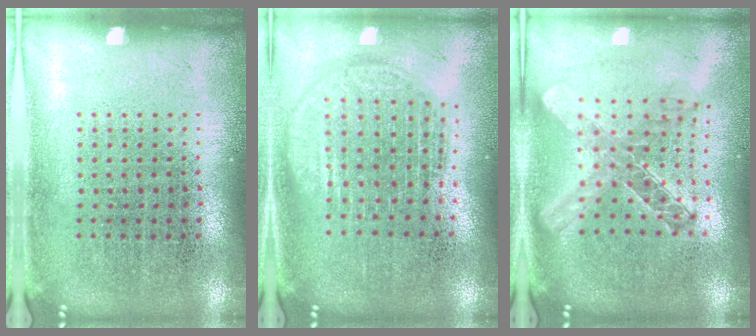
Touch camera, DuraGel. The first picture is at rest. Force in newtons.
{"total": 1.8, "press": 1.5, "slide": 0.9}
{"total": 2.1, "press": 1.8, "slide": 1.2}